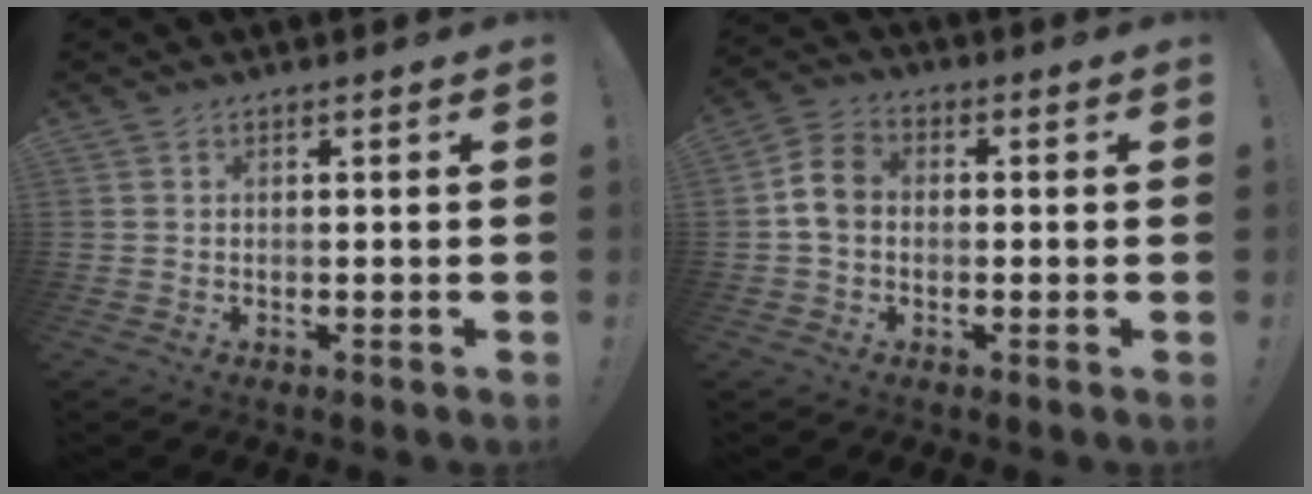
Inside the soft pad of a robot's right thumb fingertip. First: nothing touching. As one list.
[{"total": 7.5, "force": [-0.1, 5.7, 4.9], "torque": [-0.083, 0.015, 0.002]}]